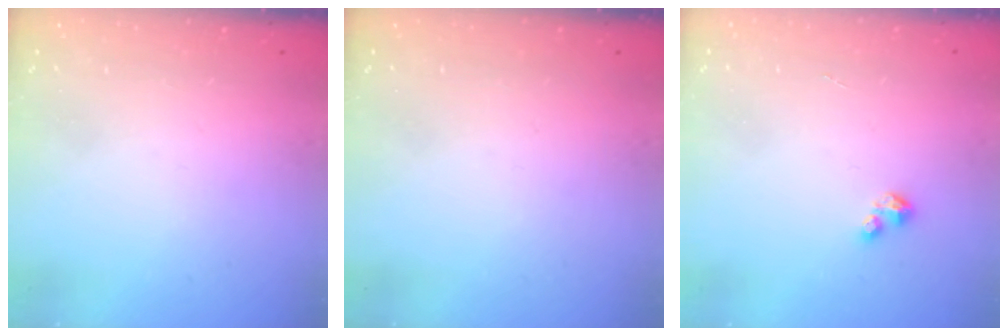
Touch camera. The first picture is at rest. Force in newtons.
{"total": 0.0}
{"total": 1.7, "press": 1.7, "slide": 0.2}